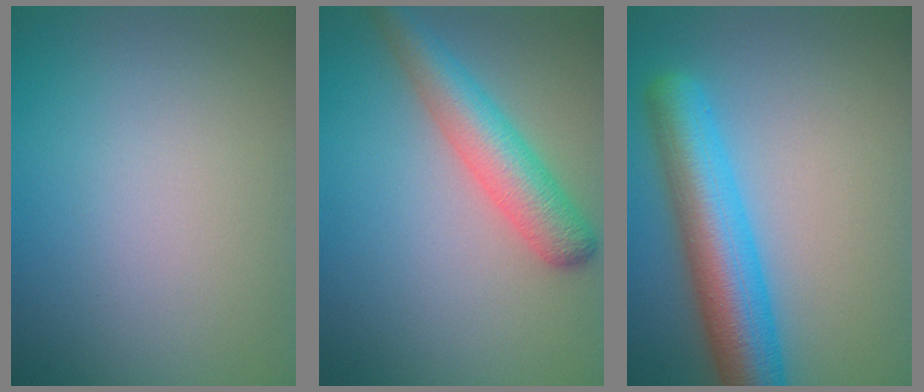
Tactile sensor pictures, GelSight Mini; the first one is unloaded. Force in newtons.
{"total": 4.7, "press": 4.7, "slide": 0.2}
{"total": 7.8, "press": 7.8, "slide": 0.2}